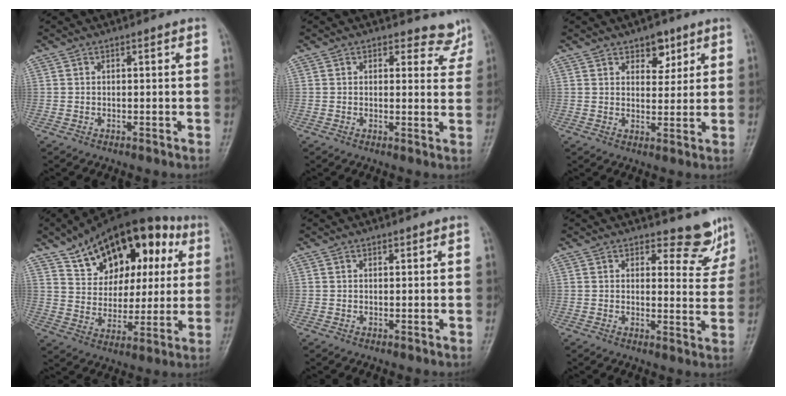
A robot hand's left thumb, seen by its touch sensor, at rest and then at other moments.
{"total": 4.2, "force": [3.6, 2.2, -0.1], "torque": [0.031, -0.028, 0.029]}
{"total": 5.0, "force": [3.0, 3.1, 2.5], "torque": [-0.005, -0.017, 0.044]}
{"total": 22.1, "force": [9.4, 13.2, 15.0], "torque": [-0.183, 0.003, 0.148]}
{"total": 0.5, "force": [0.4, 0.3, 0.1], "torque": [-0.002, -0.003, 0.005]}
{"total": 6.1, "force": [5.4, 2.6, 1.0], "torque": [0.016, -0.053, 0.061]}